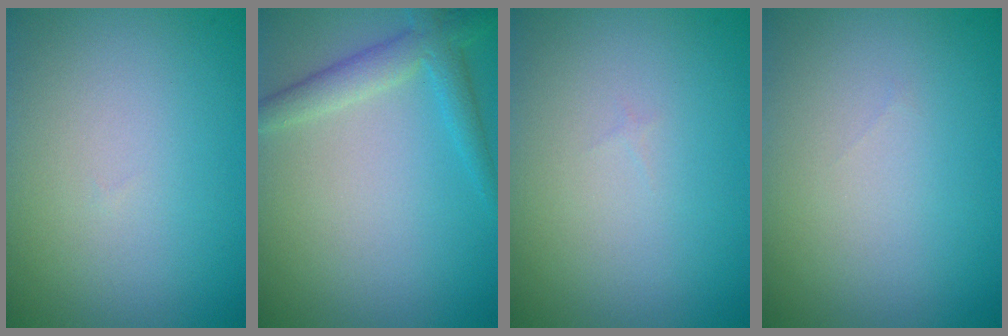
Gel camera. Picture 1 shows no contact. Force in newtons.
{"total": 3.0, "press": 3.0, "slide": 0.0}
{"total": 0.0}
{"total": 0.0}